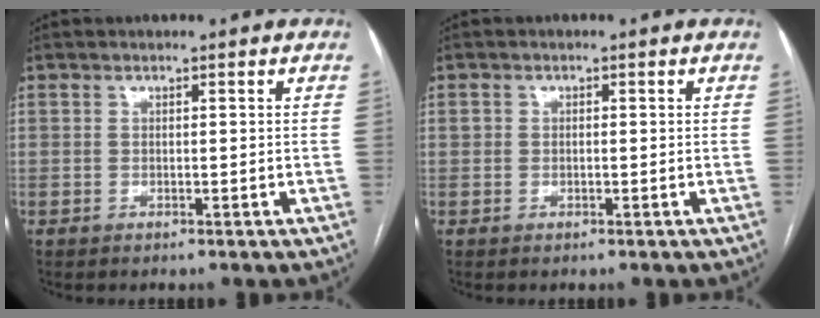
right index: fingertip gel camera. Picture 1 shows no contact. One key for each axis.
{"total": 0.9, "fx": 0.1, "fy": 0.8, "fz": 0.4, "tx": -0.012, "ty": 0.010, "tz": 0.004}